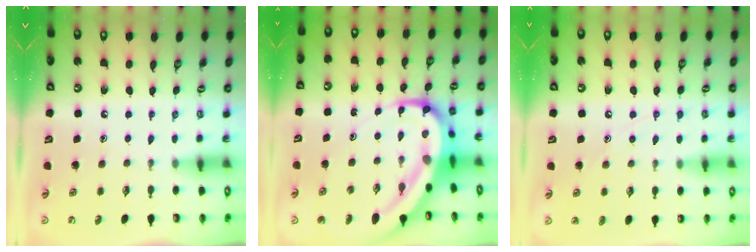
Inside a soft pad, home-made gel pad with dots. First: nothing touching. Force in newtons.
{"total": 14.7, "press": 14.6, "slide": 1.5}
{"total": 7.2, "press": 7.1, "slide": 0.6}